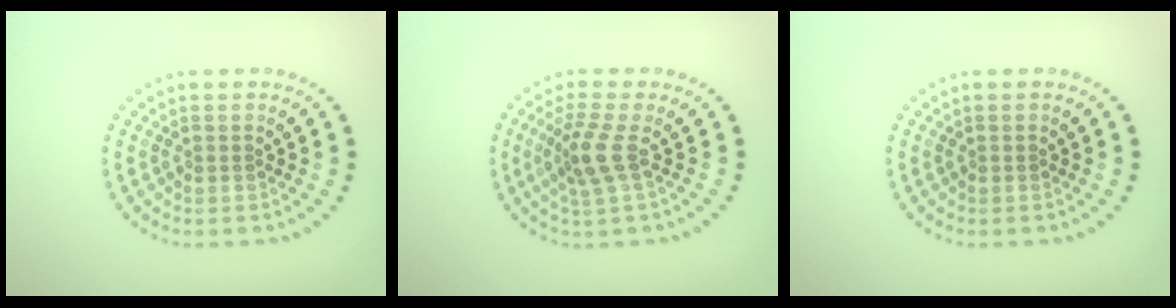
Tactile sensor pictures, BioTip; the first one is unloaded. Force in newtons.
{"total": 2.8, "press": 2.0, "slide": 2.0}
{"total": 0.0}